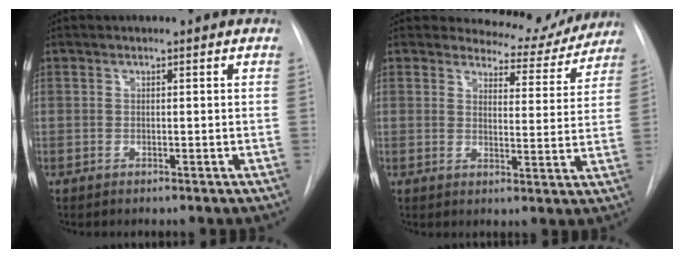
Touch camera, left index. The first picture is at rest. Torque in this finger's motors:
{"motor_torque": [0.69, -0.75, 0.07, -0.03]}